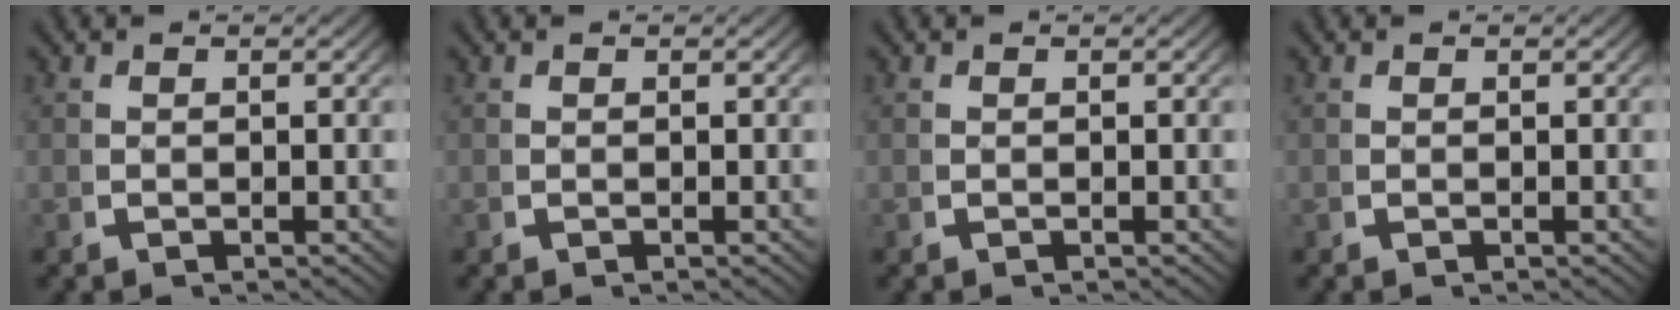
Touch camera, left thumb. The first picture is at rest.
{"total": 0.0}
{"total": 0.0}
{"total": 0.0}